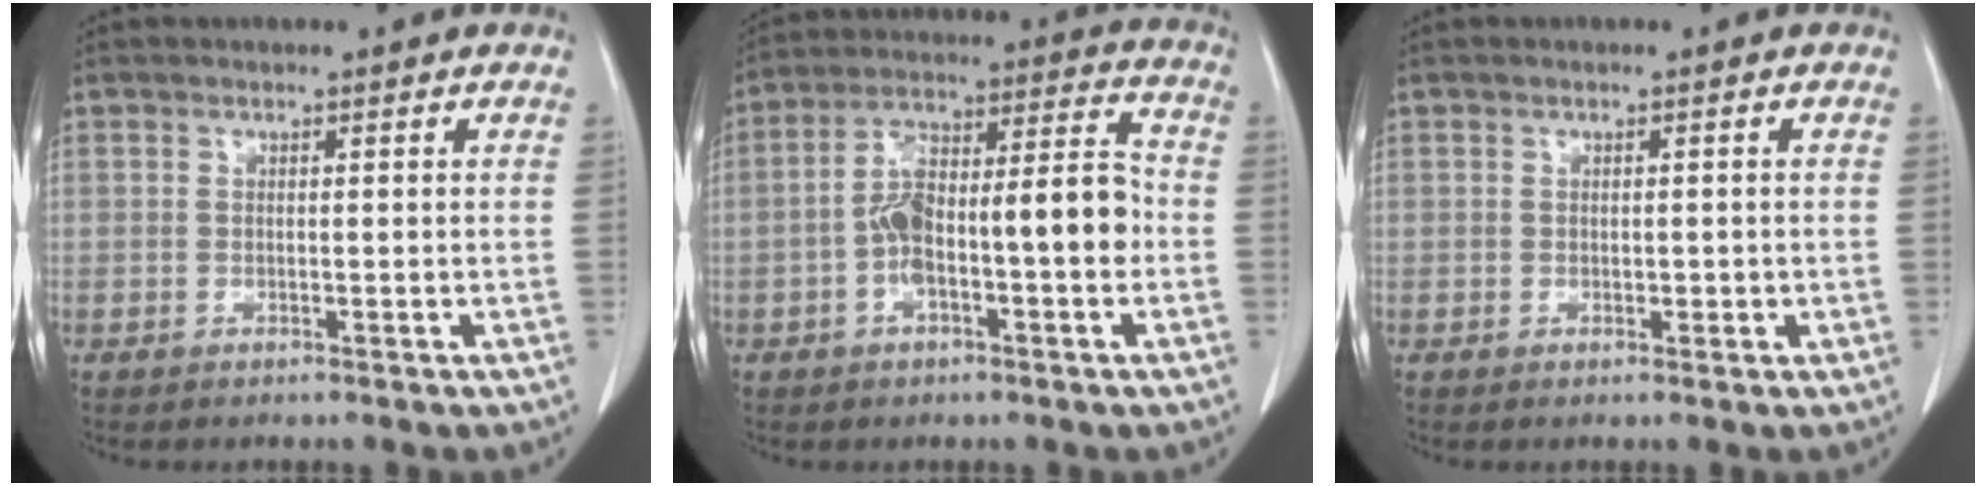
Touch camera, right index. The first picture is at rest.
{"total": 13.7, "force": [-2.5, 3.4, 13.0], "torque": [-0.228, 0.041, -0.041]}
{"total": 1.1, "force": [-0.1, 0.7, 0.8], "torque": [-0.010, -0.001, 0.000]}